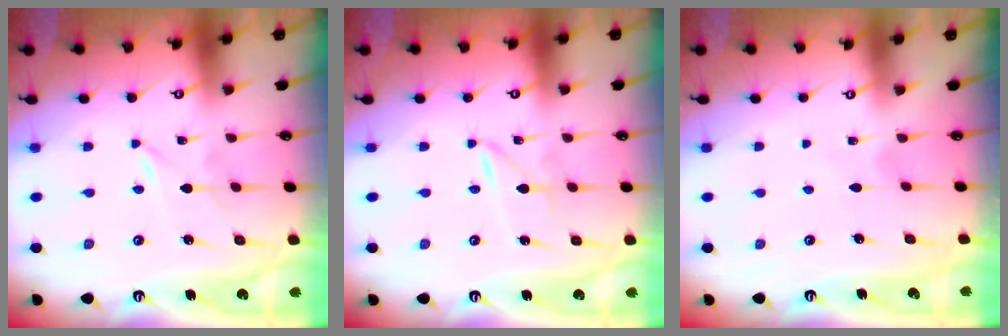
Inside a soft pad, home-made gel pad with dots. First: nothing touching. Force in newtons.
{"total": 1.6, "press": 1.6, "slide": 0.2}
{"total": 3.1, "press": 3.1, "slide": 0.4}